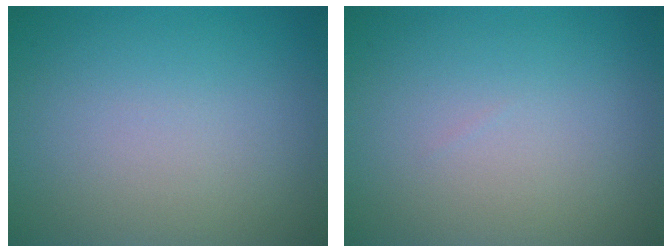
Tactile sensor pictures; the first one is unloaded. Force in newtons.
{"total": 0.0}